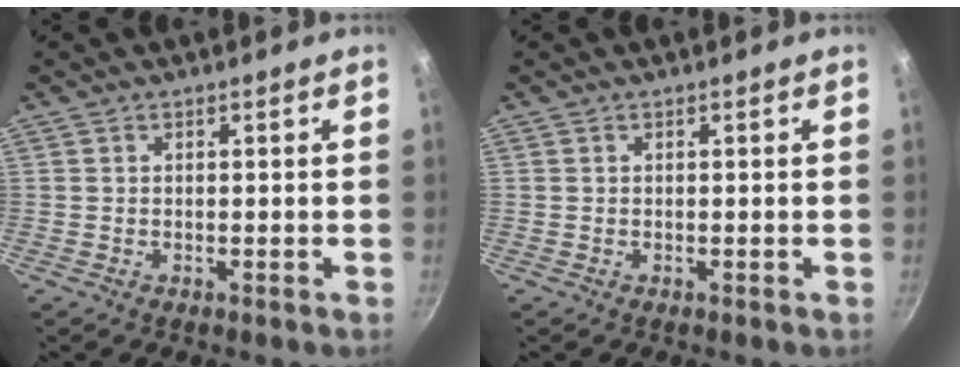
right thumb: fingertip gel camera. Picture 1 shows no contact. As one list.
[{"total": 0.0}]